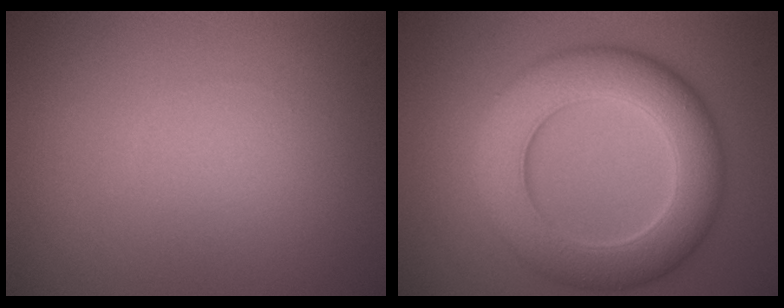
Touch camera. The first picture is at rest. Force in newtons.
{"total": 9.1, "press": 9.1, "slide": 0.4}